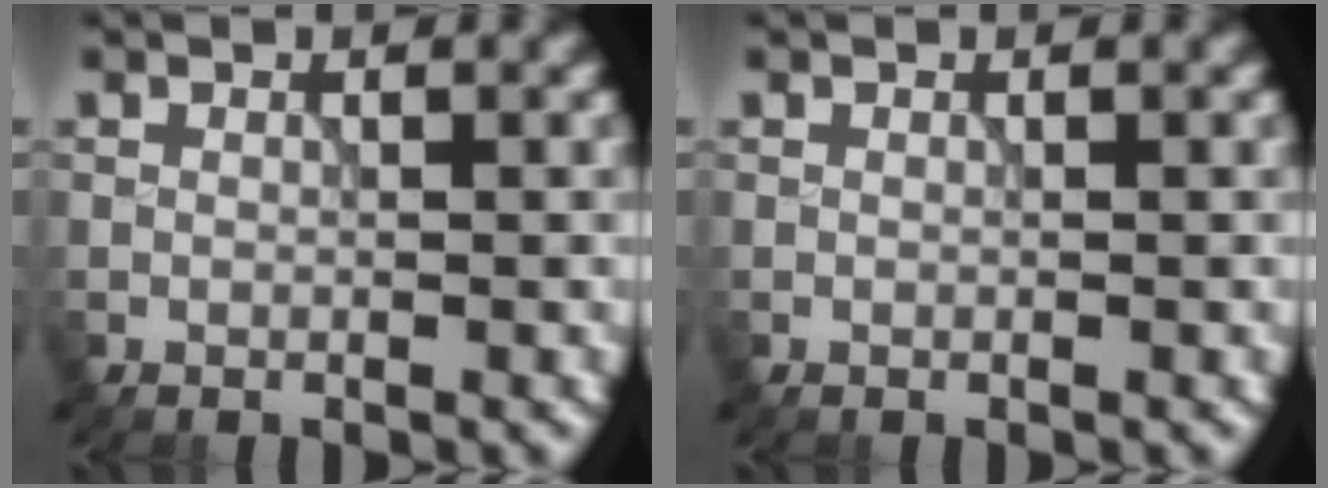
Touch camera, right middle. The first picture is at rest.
{"total": 0.0}